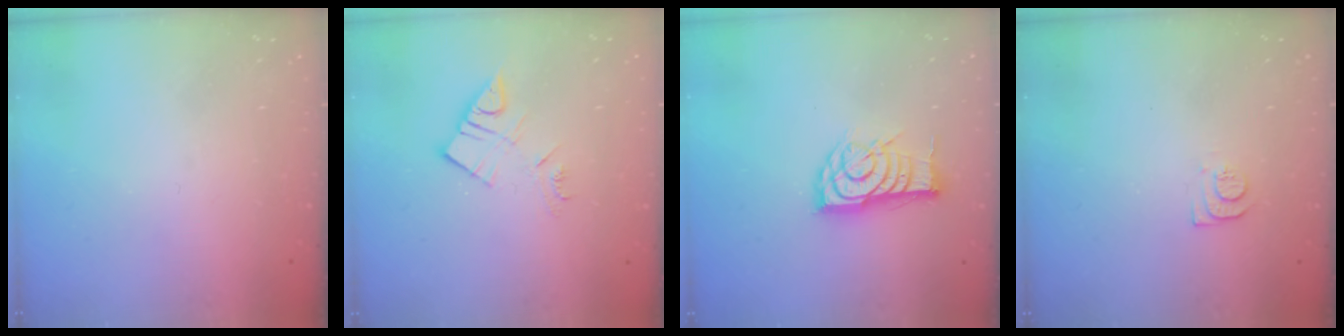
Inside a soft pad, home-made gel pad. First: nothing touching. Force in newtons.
{"total": 8.9, "press": 8.9, "slide": 0.5}
{"total": 13.1, "press": 13.1, "slide": 0.5}
{"total": 8.2, "press": 8.2, "slide": 0.9}